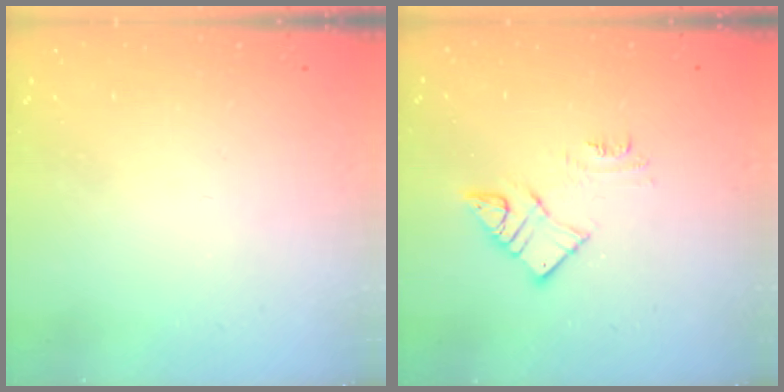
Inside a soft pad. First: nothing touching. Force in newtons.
{"total": 9.7, "press": 9.6, "slide": 0.6}